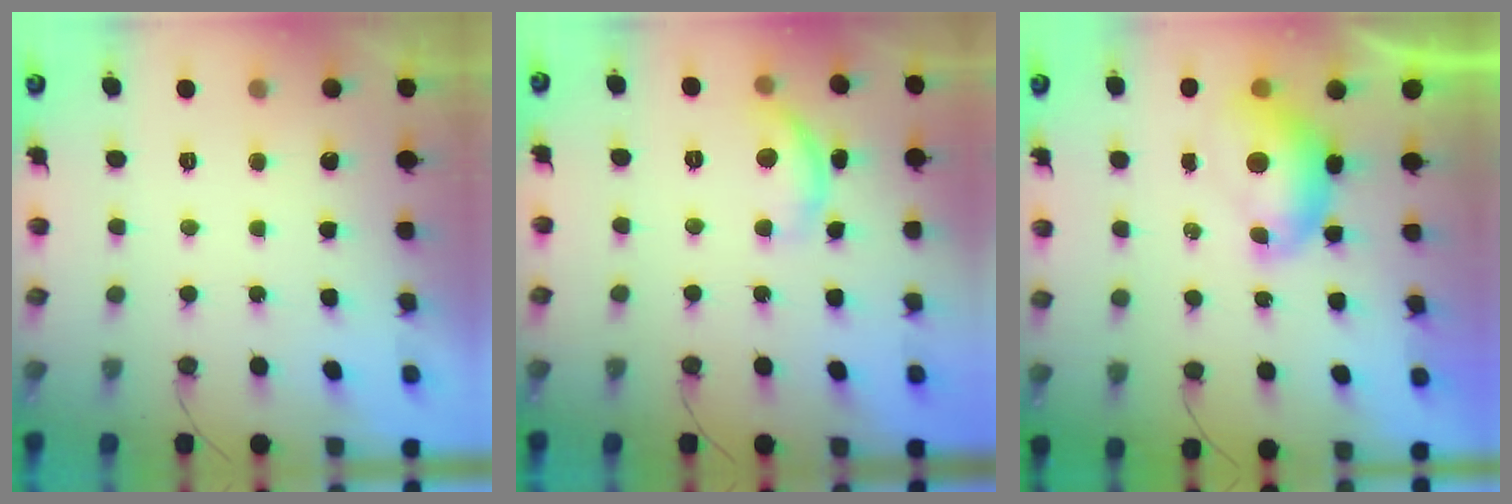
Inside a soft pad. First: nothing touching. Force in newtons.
{"total": 9.7, "press": 9.7, "slide": 0.5}
{"total": 7.9, "press": 7.9, "slide": 1.0}